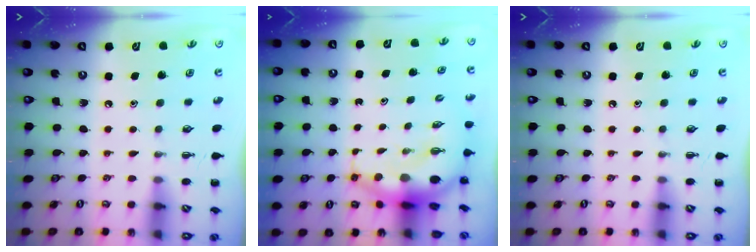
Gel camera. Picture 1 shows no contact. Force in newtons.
{"total": 7.5, "press": 7.2, "slide": 2.1}
{"total": 0.0}